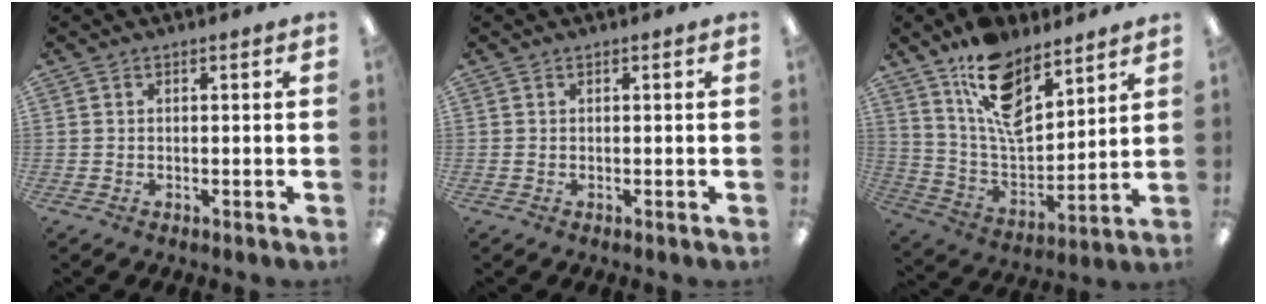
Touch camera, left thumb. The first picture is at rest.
{"total": 0.0}
{"total": 15.1, "force": [10.2, 7.1, 8.5], "torque": [-0.152, -0.057, 0.188]}